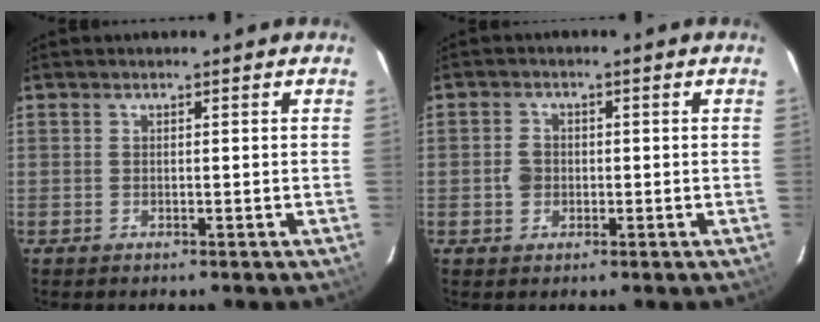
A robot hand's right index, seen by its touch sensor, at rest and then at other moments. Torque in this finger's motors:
{"motor_torque": [0.26, -0.03, 0.16, 0.05]}